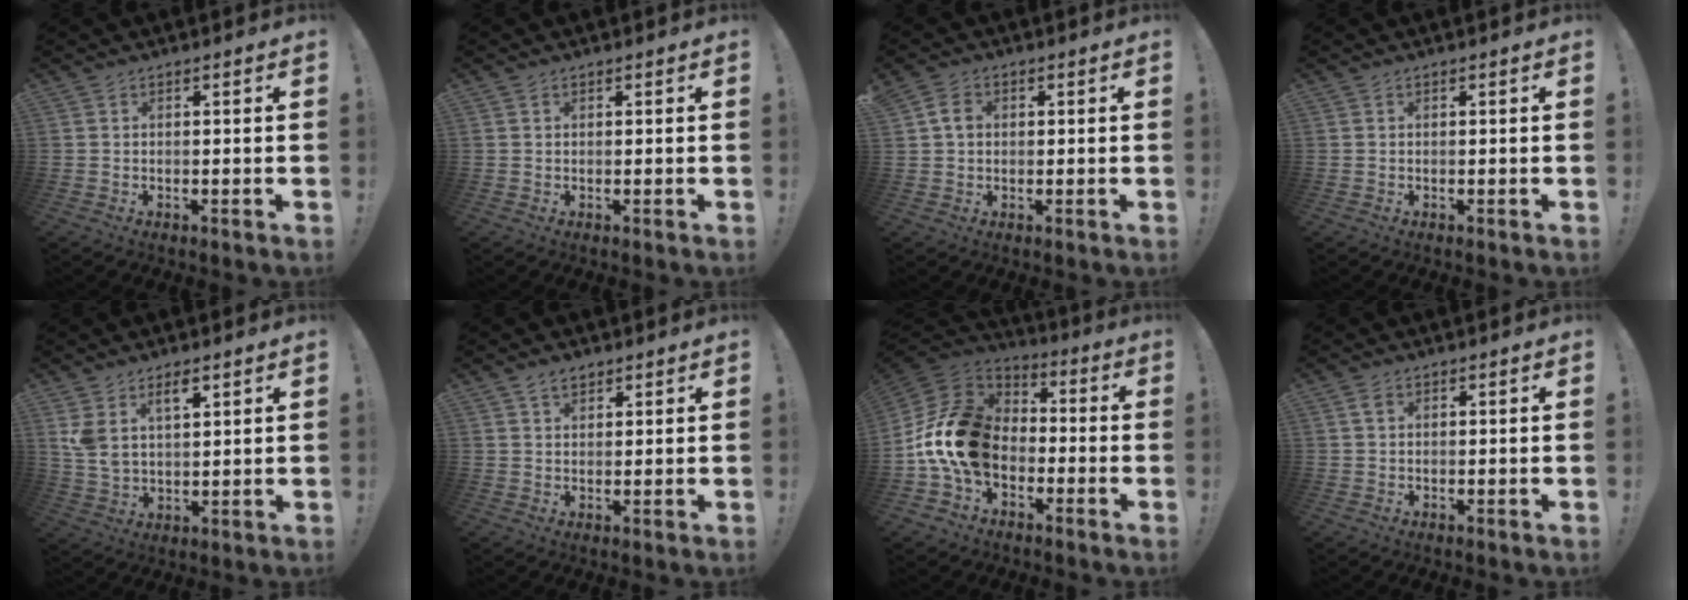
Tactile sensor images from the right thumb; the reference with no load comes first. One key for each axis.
{"total": 0.6, "fx": 0.3, "fy": 0.5, "fz": 0.0, "tx": 0.002, "ty": 0.000, "tz": 0.005}
{"total": 3.4, "fx": 0.3, "fy": 2.7, "fz": 2.0, "tx": -0.025, "ty": 0.003, "tz": 0.004}
{"total": 0.0}
{"total": 7.4, "fx": 4.5, "fy": 3.6, "fz": 4.6, "tx": -0.081, "ty": -0.019, "tz": 0.083}
{"total": 3.2, "fx": 2.2, "fy": 1.8, "fz": 1.5, "tx": -0.019, "ty": -0.007, "tz": 0.039}
{"total": 18.2, "fx": -3.2, "fy": 12.9, "fz": 12.4, "tx": -0.214, "ty": 0.033, "tz": -0.044}
{"total": 1.3, "fx": 0.5, "fy": 0.9, "fz": 0.8, "tx": -0.008, "ty": 0.001, "tz": 0.007}